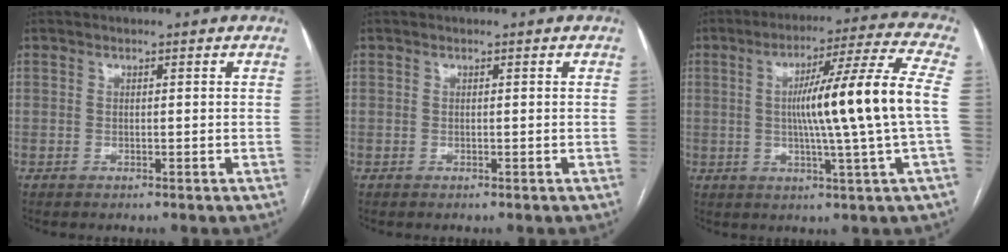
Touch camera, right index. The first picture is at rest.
{"total": 0.0}
{"total": 15.3, "force": [0.2, -1.9, 15.1], "torque": [-0.237, 0.003, -0.001]}